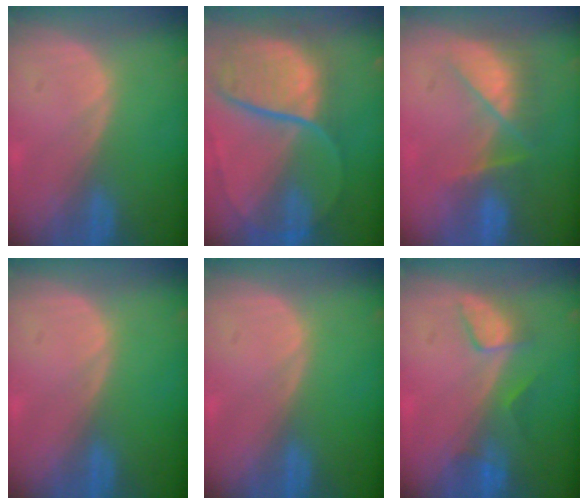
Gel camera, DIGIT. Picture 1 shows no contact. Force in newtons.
{"total": 11.4, "press": 9.4, "slide": 6.4}
{"total": 7.8, "press": 7.0, "slide": 3.4}
{"total": 0.0}
{"total": 0.0}
{"total": 3.4, "press": 3.4, "slide": 0.3}